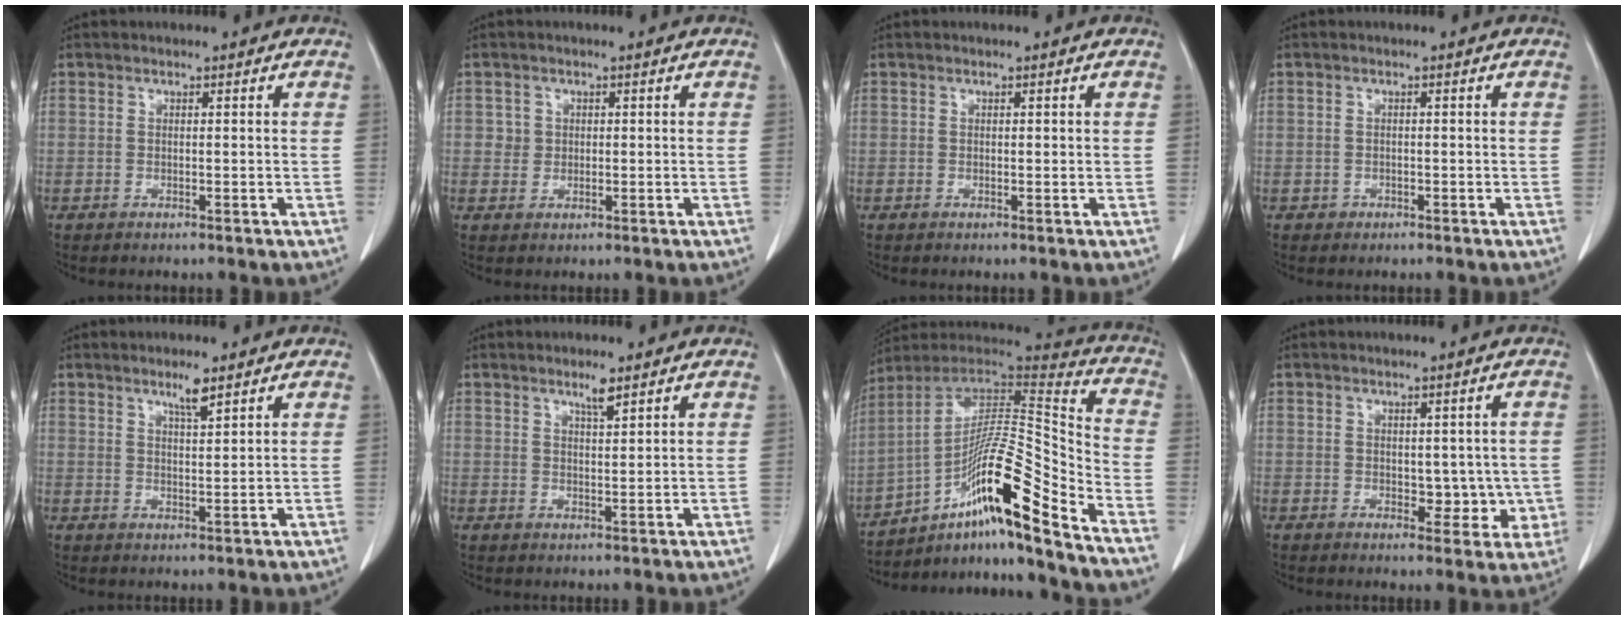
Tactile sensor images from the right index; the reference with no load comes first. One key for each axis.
{"total": 1.9, "fx": 0.5, "fy": 1.9, "fz": 0.2, "tx": 0.005, "ty": 0.001, "tz": 0.005}
{"total": 0.0}
{"total": 1.0, "fx": -0.5, "fy": 0.9, "fz": -0.1, "tx": -0.001, "ty": 0.005, "tz": -0.009}
{"total": 2.9, "fx": 2.2, "fy": 0.1, "fz": 2.0, "tx": -0.038, "ty": -0.003, "tz": 0.039}
{"total": 2.4, "fx": 1.8, "fy": 0.1, "fz": 1.6, "tx": -0.031, "ty": -0.002, "tz": 0.033}
{"total": 18.8, "fx": -11.3, "fy": 0.5, "fz": 15.0, "tx": -0.264, "ty": 0.015, "tz": -0.192}
{"total": 2.9, "fx": 0.1, "fy": 2.0, "fz": 2.1, "tx": -0.015, "ty": -0.003, "tz": 0.007}